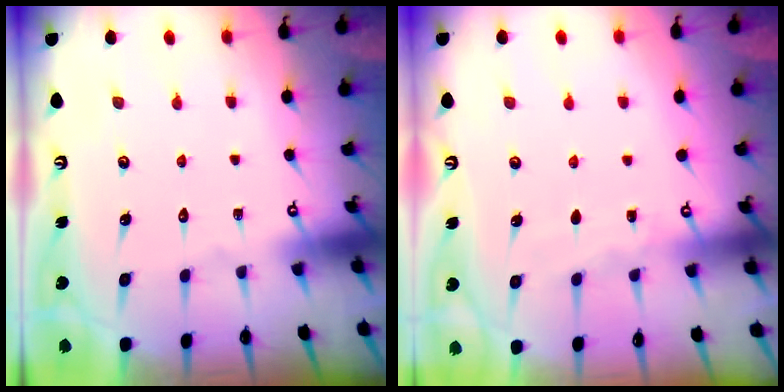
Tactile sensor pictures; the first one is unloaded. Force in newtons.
{"total": 3.6, "press": 3.6, "slide": 0.5}